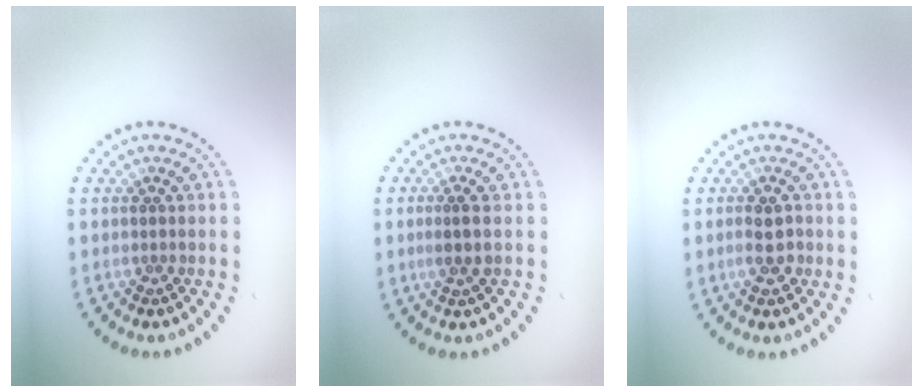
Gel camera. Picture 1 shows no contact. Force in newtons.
{"total": 1.5, "press": 1.3, "slide": 0.7}
{"total": 2.2, "press": 2.1, "slide": 0.4}